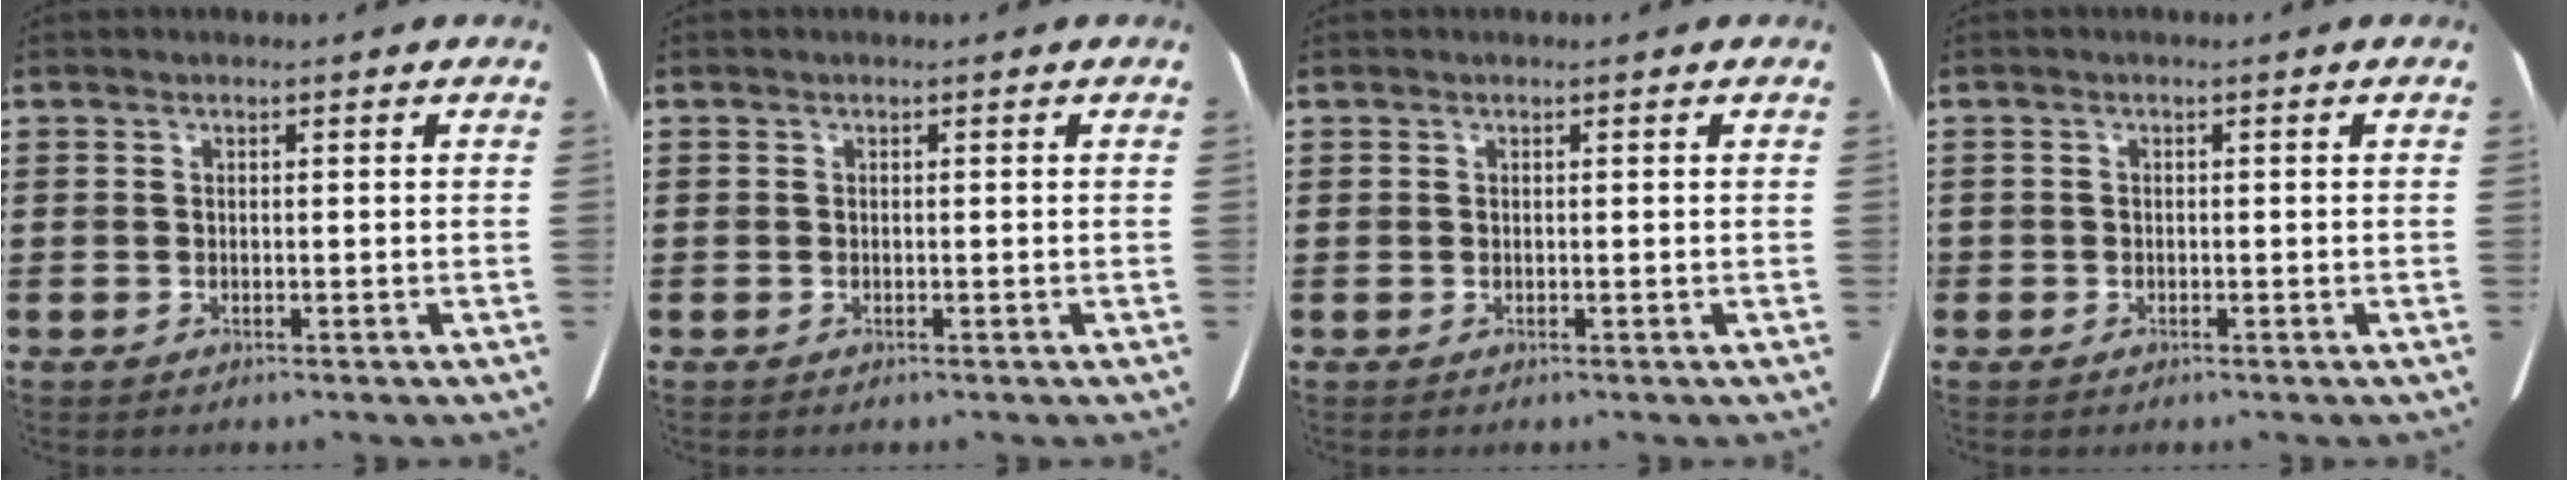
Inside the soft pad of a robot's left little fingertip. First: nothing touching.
{"total": 0.0}
{"total": 0.0}
{"total": 0.6, "force": [-0.3, 0.5, 0.2], "torque": [-0.004, 0.002, -0.007]}